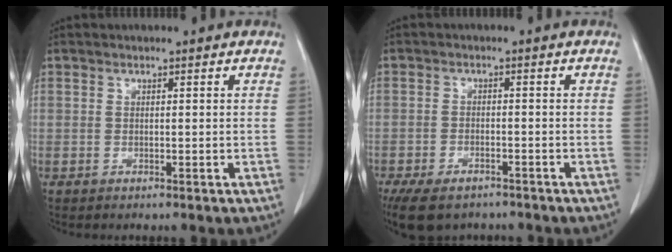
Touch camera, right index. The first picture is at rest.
{"total": 8.9, "force": [-6.6, 4.3, 4.2], "torque": [-0.083, -0.005, -0.102]}